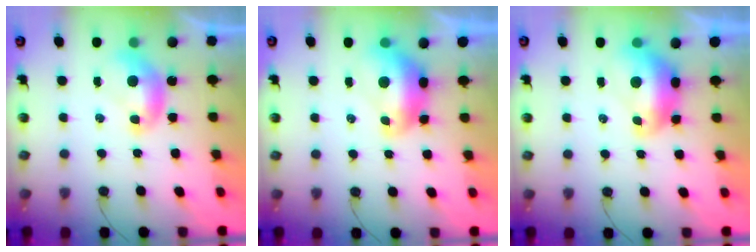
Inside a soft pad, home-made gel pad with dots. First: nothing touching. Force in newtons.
{"total": 2.7, "press": 2.6, "slide": 0.7}
{"total": 2.7, "press": 2.6, "slide": 0.7}